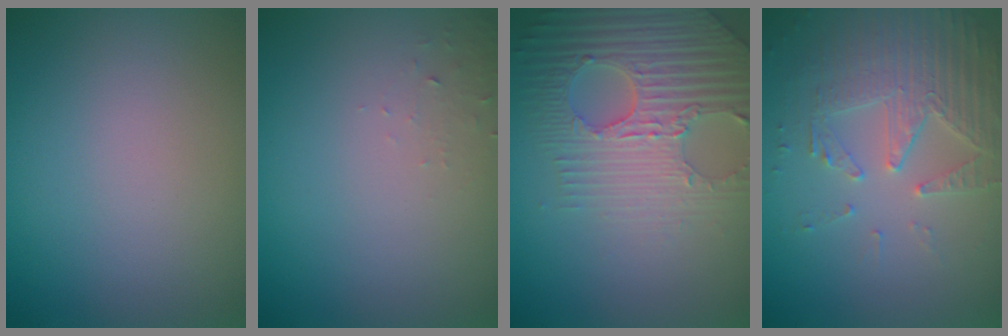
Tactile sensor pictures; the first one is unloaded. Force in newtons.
{"total": 1.0, "press": 0.9, "slide": 0.1}
{"total": 6.9, "press": 5.2, "slide": 4.5}
{"total": 4.0, "press": 3.5, "slide": 1.8}